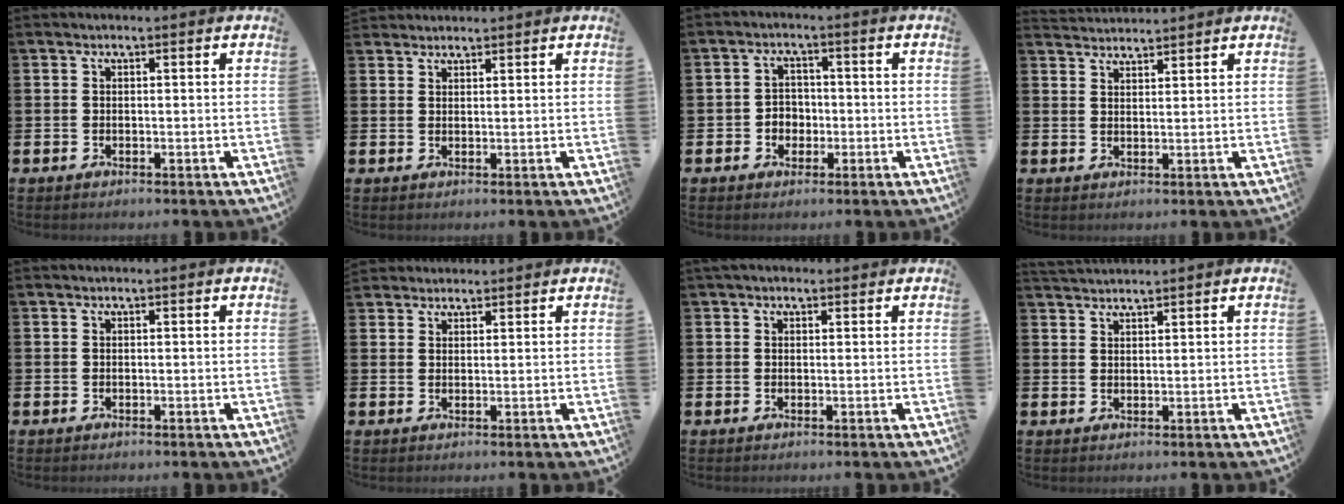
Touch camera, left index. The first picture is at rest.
{"total": 1.9, "force": [1.8, 0.4, -0.2], "torque": [0.007, -0.006, 0.034]}
{"total": 2.7, "force": [-0.8, 2.4, 0.9], "torque": [-0.017, 0.005, -0.022]}
{"total": 0.9, "force": [0.9, 0.0, -0.1], "torque": [0.001, 0.001, 0.018]}
{"total": 0.0}
{"total": 2.4, "force": [2.3, 0.7, -0.3], "torque": [-0.002, -0.006, 0.044]}
{"total": 1.3, "force": [1.1, 0.7, 0.4], "torque": [0.006, 0.001, 0.017]}
{"total": 2.1, "force": [2.1, 0.1, 0.0], "torque": [-0.005, -0.008, 0.040]}